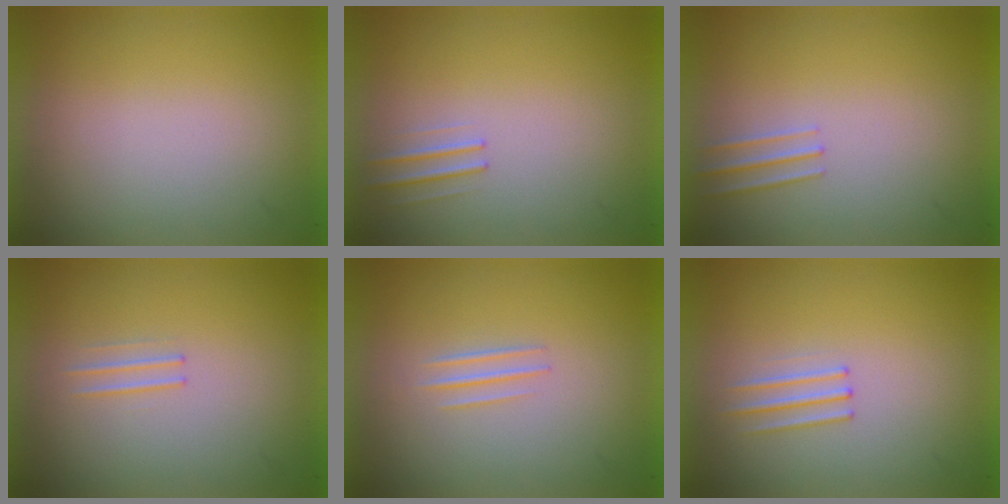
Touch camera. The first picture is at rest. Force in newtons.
{"total": 1.0}
{"total": 1.0}
{"total": 1.1}
{"total": 1.0}
{"total": 1.2}